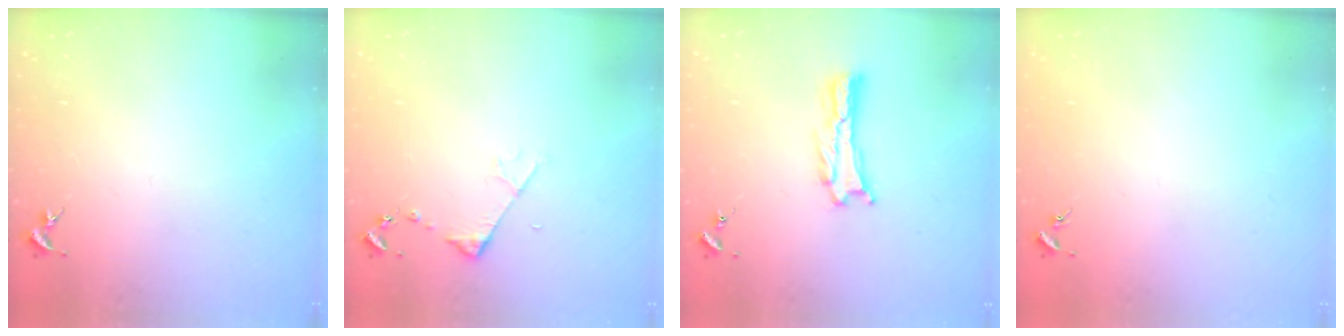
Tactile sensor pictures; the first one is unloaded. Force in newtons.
{"total": 3.1, "press": 3.1, "slide": 0.2}
{"total": 1.1, "press": 1.1, "slide": 0.2}
{"total": 0.0}